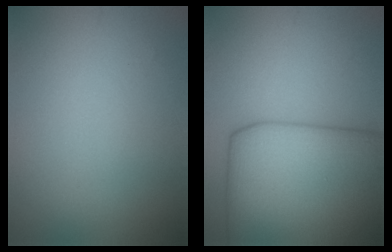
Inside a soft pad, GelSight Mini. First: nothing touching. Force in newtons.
{"total": 13.4, "press": 13.4, "slide": 0.4}